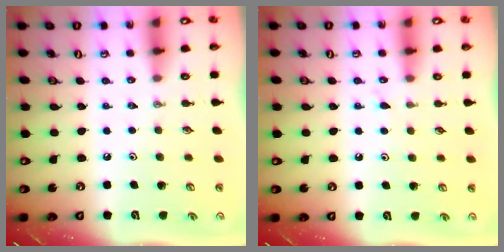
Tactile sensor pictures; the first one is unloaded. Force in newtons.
{"total": 5.4, "press": 5.4, "slide": 0.7}